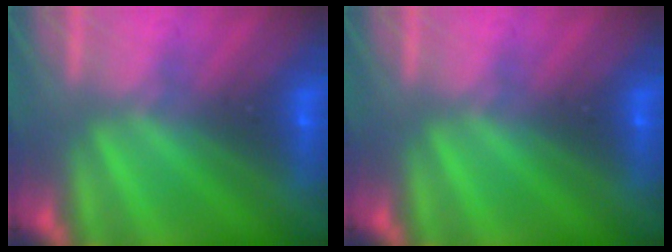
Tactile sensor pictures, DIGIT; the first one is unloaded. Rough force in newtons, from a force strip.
{"total": 0.0}